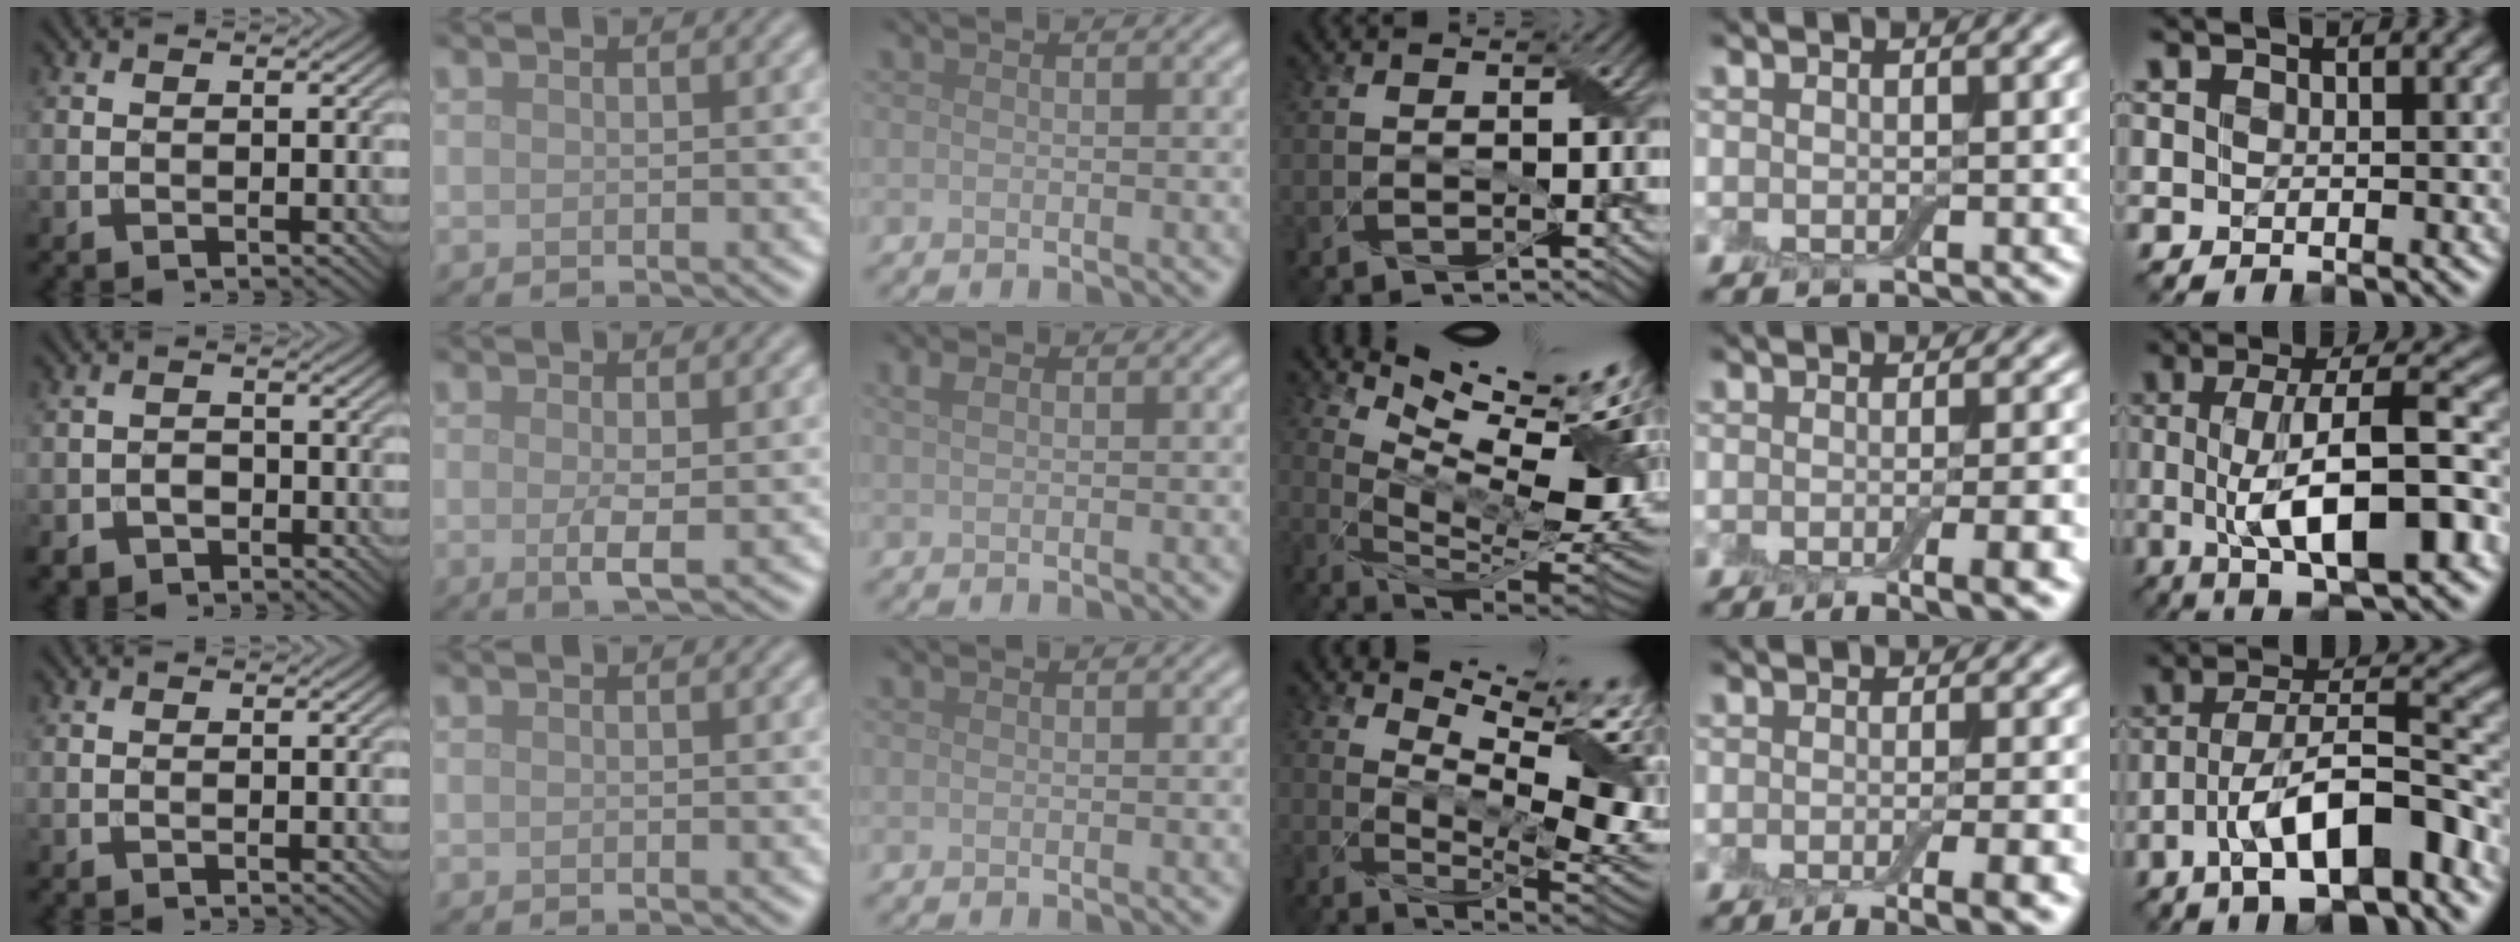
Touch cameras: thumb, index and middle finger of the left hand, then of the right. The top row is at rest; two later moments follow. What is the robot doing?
{"motion": "wrap", "object": "adhesive wrap"}